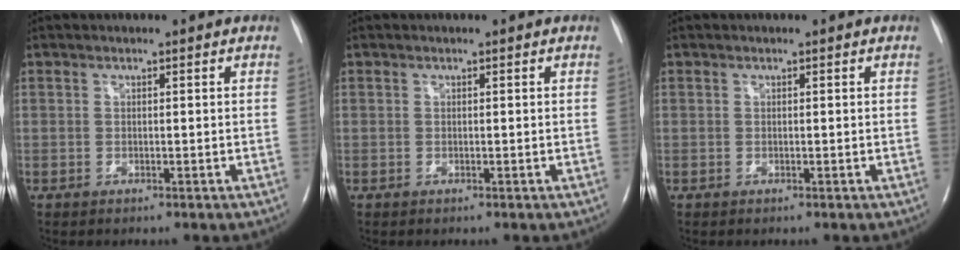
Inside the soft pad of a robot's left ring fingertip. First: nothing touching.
{"total": 0.0}
{"total": 0.0}